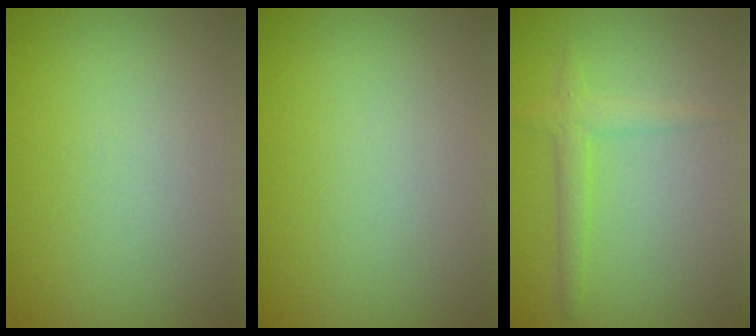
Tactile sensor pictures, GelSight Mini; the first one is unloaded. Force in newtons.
{"total": 0.0}
{"total": 1.7, "press": 1.7, "slide": 0.0}